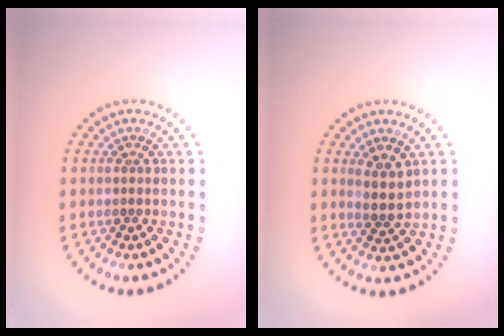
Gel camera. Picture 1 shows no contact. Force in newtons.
{"total": 2.4, "press": 2.0, "slide": 1.3}